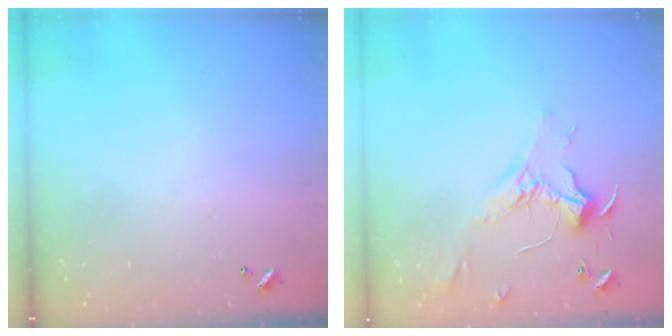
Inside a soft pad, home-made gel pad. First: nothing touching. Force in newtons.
{"total": 2.3, "press": 2.2, "slide": 0.8}